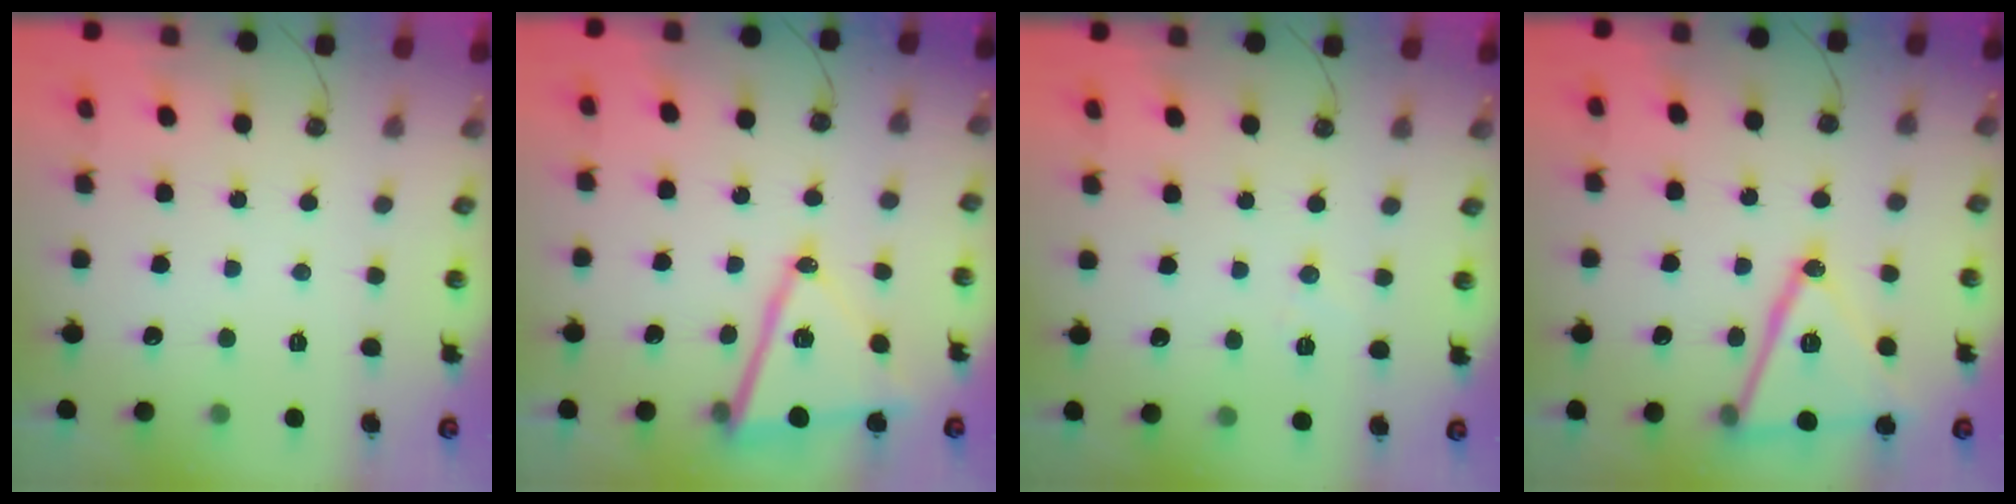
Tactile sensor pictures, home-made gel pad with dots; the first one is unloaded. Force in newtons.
{"total": 14.8, "press": 14.6, "slide": 2.5}
{"total": 4.5, "press": 4.3, "slide": 1.5}
{"total": 19.0, "press": 18.7, "slide": 3.4}